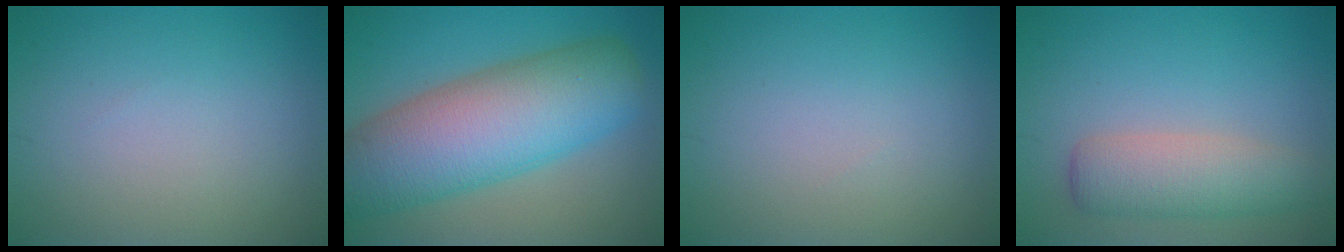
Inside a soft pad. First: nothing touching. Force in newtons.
{"total": 12.0, "press": 12.0, "slide": 0.5}
{"total": 0.0}
{"total": 4.4, "press": 4.4, "slide": 0.4}